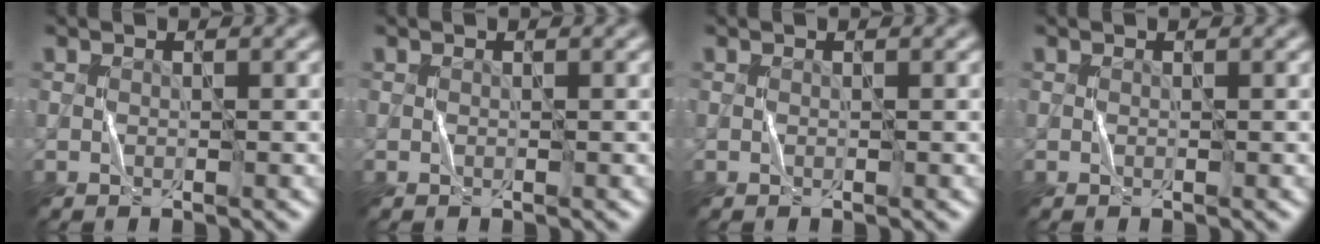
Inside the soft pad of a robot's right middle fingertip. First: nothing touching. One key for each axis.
{"total": 0.0}
{"total": 0.0}
{"total": 0.0}